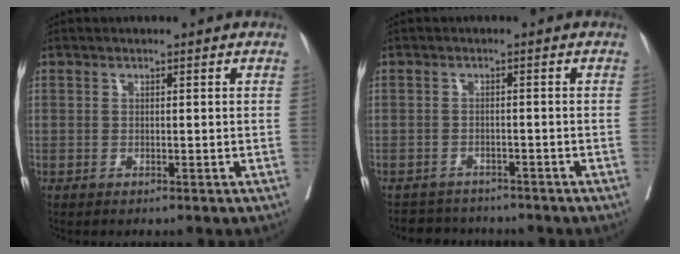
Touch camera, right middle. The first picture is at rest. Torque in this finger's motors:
{"motor_torque": [0.20, -0.12, 0.04, 0.00]}